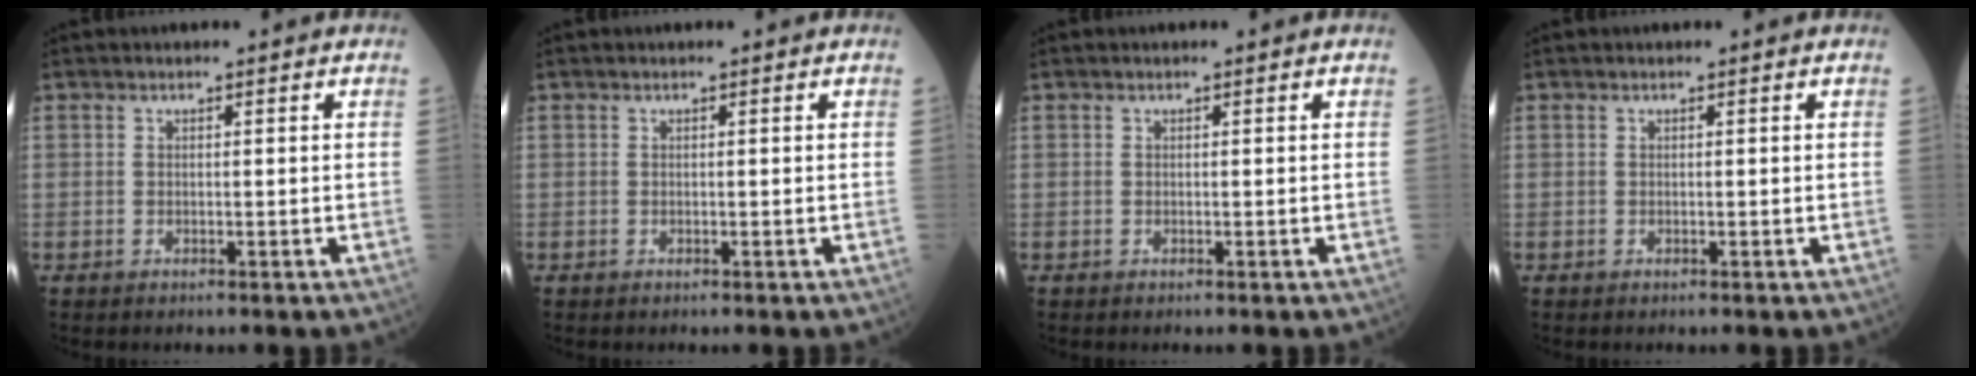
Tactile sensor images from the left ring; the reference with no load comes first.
{"total": 0.0}
{"total": 0.0}
{"total": 0.0}